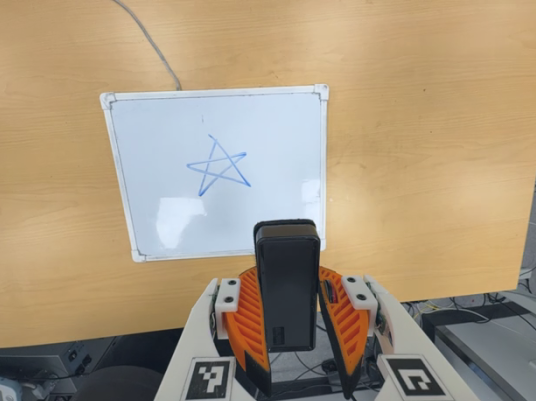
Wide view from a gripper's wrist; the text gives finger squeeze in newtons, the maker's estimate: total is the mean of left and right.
{"total": 8.8, "left": 7.9, "right": 9.7}